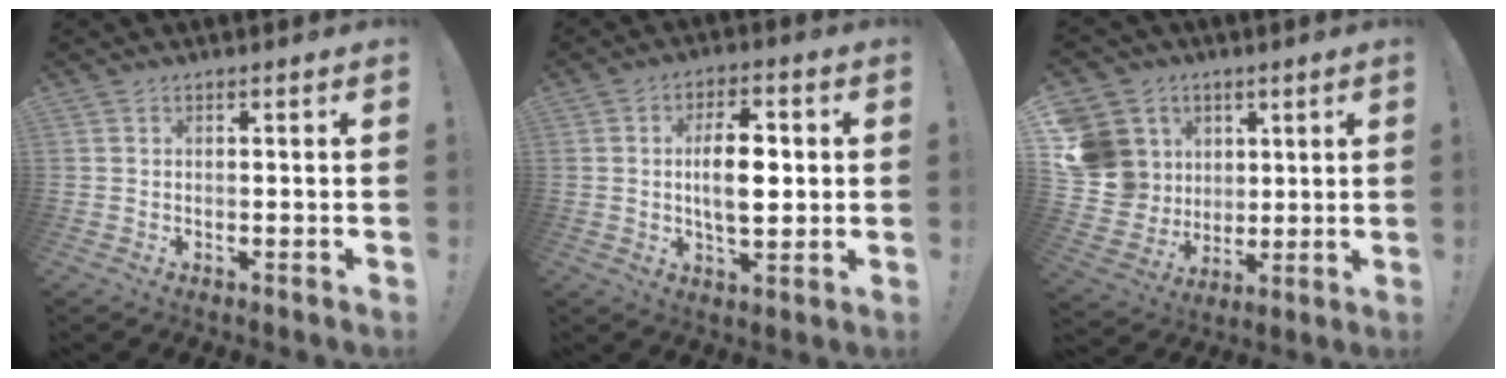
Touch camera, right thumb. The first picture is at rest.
{"total": 11.3, "force": [0.5, 5.7, 9.7], "torque": [-0.167, 0.002, 0.001]}
{"total": 15.4, "force": [3.6, 14.0, 5.2], "torque": [-0.092, -0.010, 0.100]}